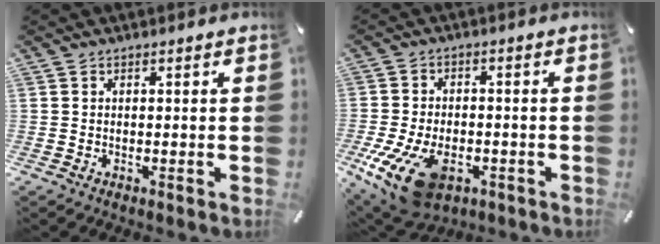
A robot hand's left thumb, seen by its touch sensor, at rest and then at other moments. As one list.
[{"total": 14.4, "force": [-6.2, 8.7, 9.7], "torque": [-0.189, 0.024, -0.104]}]